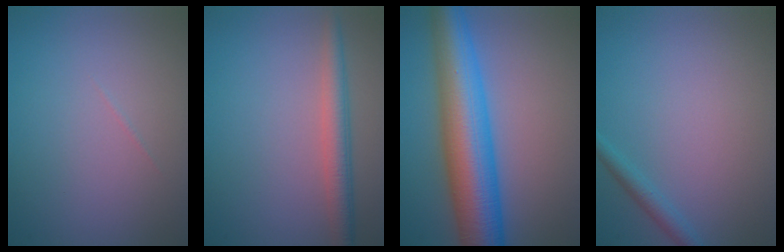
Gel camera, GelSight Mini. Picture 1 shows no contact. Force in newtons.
{"total": 3.0, "press": 3.0, "slide": 0.1}
{"total": 10.3, "press": 10.3, "slide": 0.1}
{"total": 1.4, "press": 1.4, "slide": 0.1}